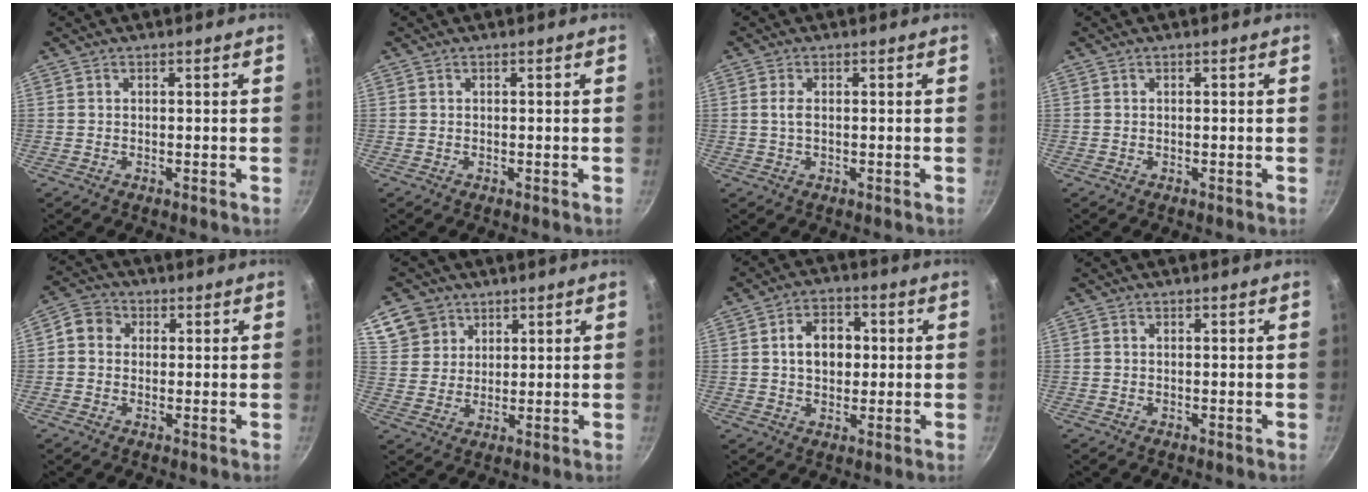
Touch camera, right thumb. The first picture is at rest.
{"total": 0.0}
{"total": 1.8, "force": [0.1, 0.8, 1.6], "torque": [-0.037, 0.002, 0.001]}
{"total": 0.0}
{"total": 4.9, "force": [0.6, 4.4, 2.1], "torque": [-0.020, 0.008, -0.005]}
{"total": 7.7, "force": [4.5, 6.0, 1.6], "torque": [-0.005, -0.002, 0.088]}
{"total": 7.9, "force": [0.9, 5.8, 5.3], "torque": [-0.054, 0.010, 0.009]}
{"total": 0.0}